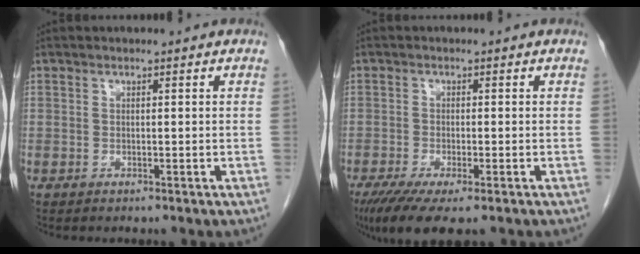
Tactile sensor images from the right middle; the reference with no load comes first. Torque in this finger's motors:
{"motor_torque": [1.19, -0.95, 0.43, 0.12]}